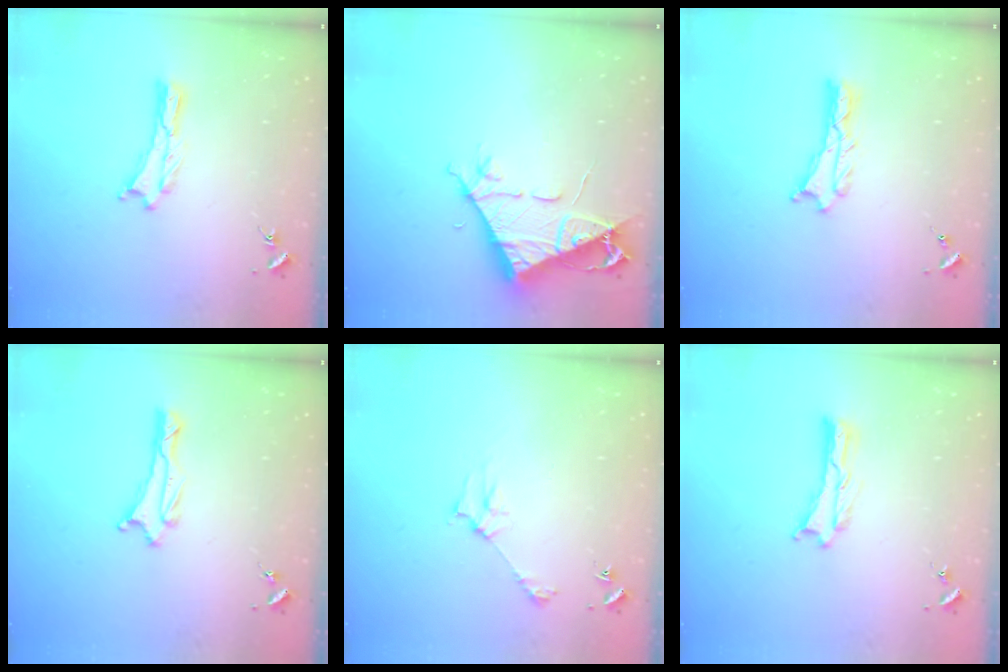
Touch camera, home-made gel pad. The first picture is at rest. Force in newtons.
{"total": 7.1, "press": 7.0, "slide": 0.8}
{"total": 0.7, "press": 0.7, "slide": 0.1}
{"total": 1.1, "press": 1.1, "slide": 0.1}
{"total": 3.1, "press": 3.1, "slide": 0.3}
{"total": 0.0}